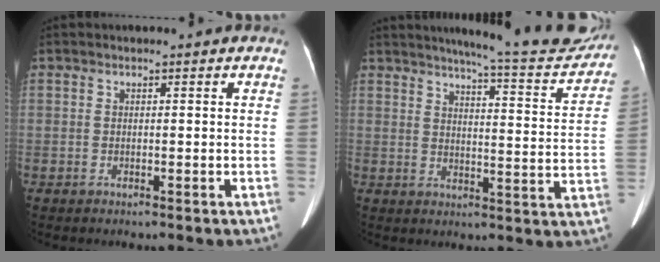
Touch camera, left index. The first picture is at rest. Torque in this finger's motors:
{"motor_torque": [0.04, -1.33, 0.23, 0.10]}